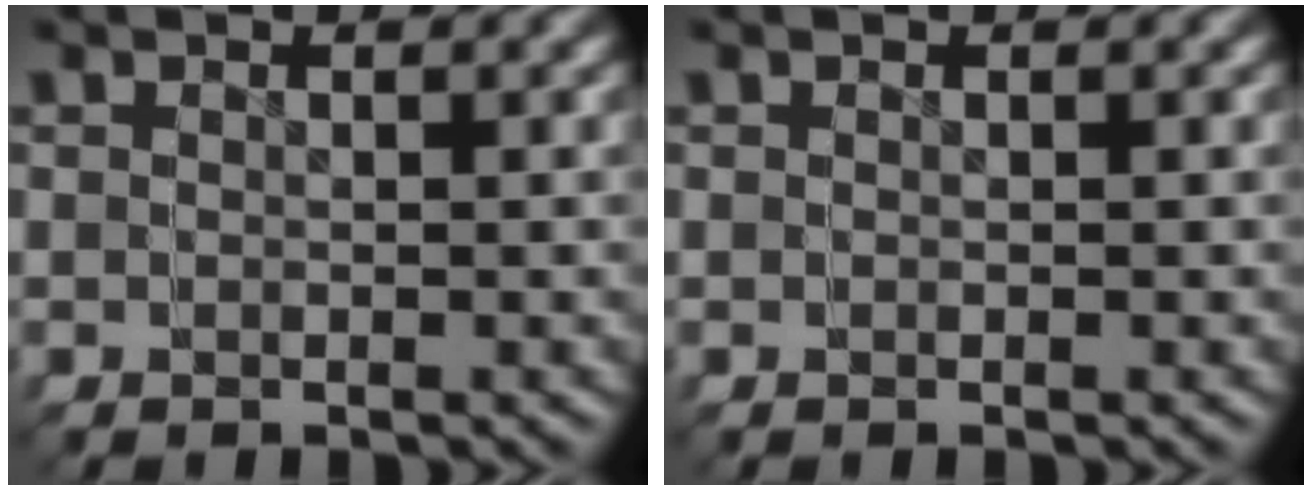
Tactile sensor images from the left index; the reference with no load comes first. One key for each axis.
{"total": 0.0}